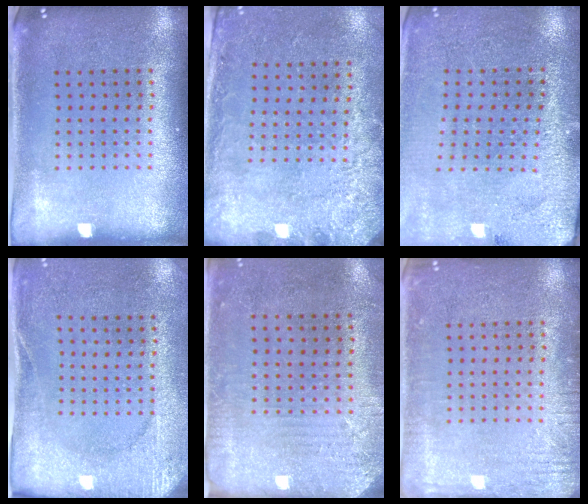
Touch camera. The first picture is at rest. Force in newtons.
{"total": 2.8, "press": 1.9, "slide": 2.0}
{"total": 2.8, "press": 2.8, "slide": 0.1}
{"total": 2.7, "press": 2.3, "slide": 1.3}
{"total": 2.8, "press": 2.3, "slide": 1.5}
{"total": 2.5, "press": 2.5, "slide": 0.3}